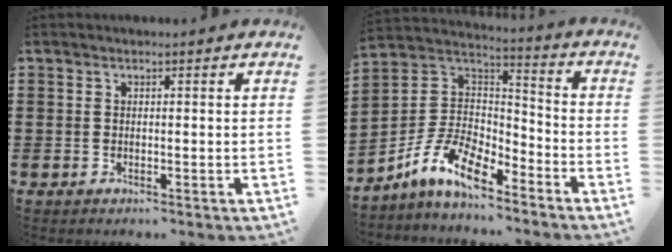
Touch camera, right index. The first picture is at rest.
{"total": 10.6, "force": [-7.3, 4.3, 6.4], "torque": [-0.153, 0.007, -0.148]}